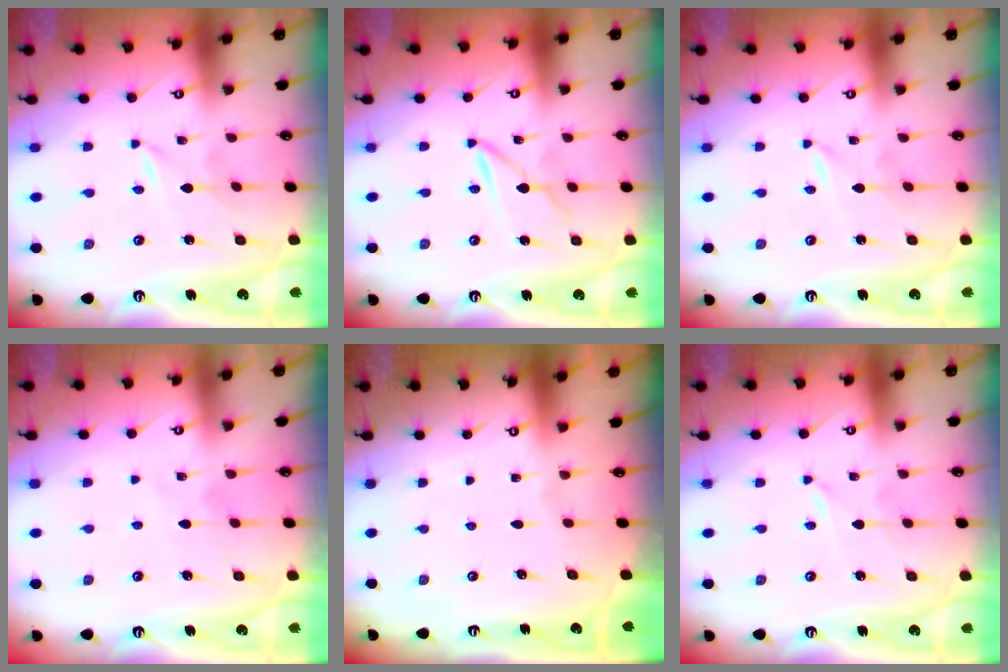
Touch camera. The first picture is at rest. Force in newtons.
{"total": 2.5, "press": 2.5, "slide": 0.3}
{"total": 0.6, "press": 0.6, "slide": 0.1}
{"total": 5.0, "press": 5.0, "slide": 0.4}
{"total": 0.0}
{"total": 0.0}